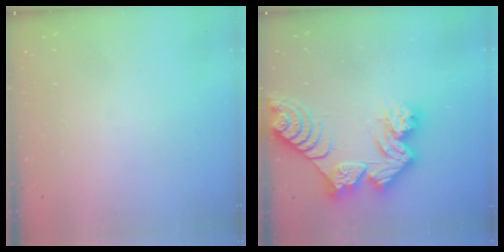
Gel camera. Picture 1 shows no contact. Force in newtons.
{"total": 15.1, "press": 15.0, "slide": 1.4}